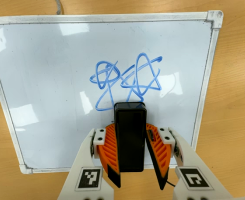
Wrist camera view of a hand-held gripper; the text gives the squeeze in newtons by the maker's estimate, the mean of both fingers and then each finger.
{"total": 5.5, "left": 4.7, "right": 6.3}